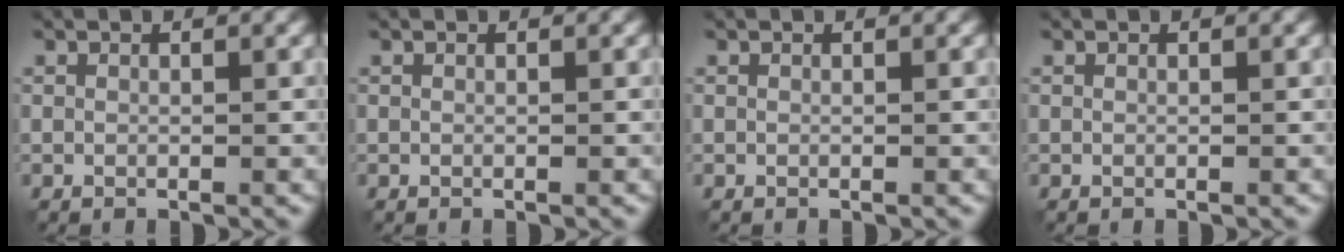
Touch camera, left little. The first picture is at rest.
{"total": 0.0}
{"total": 0.0}
{"total": 0.0}